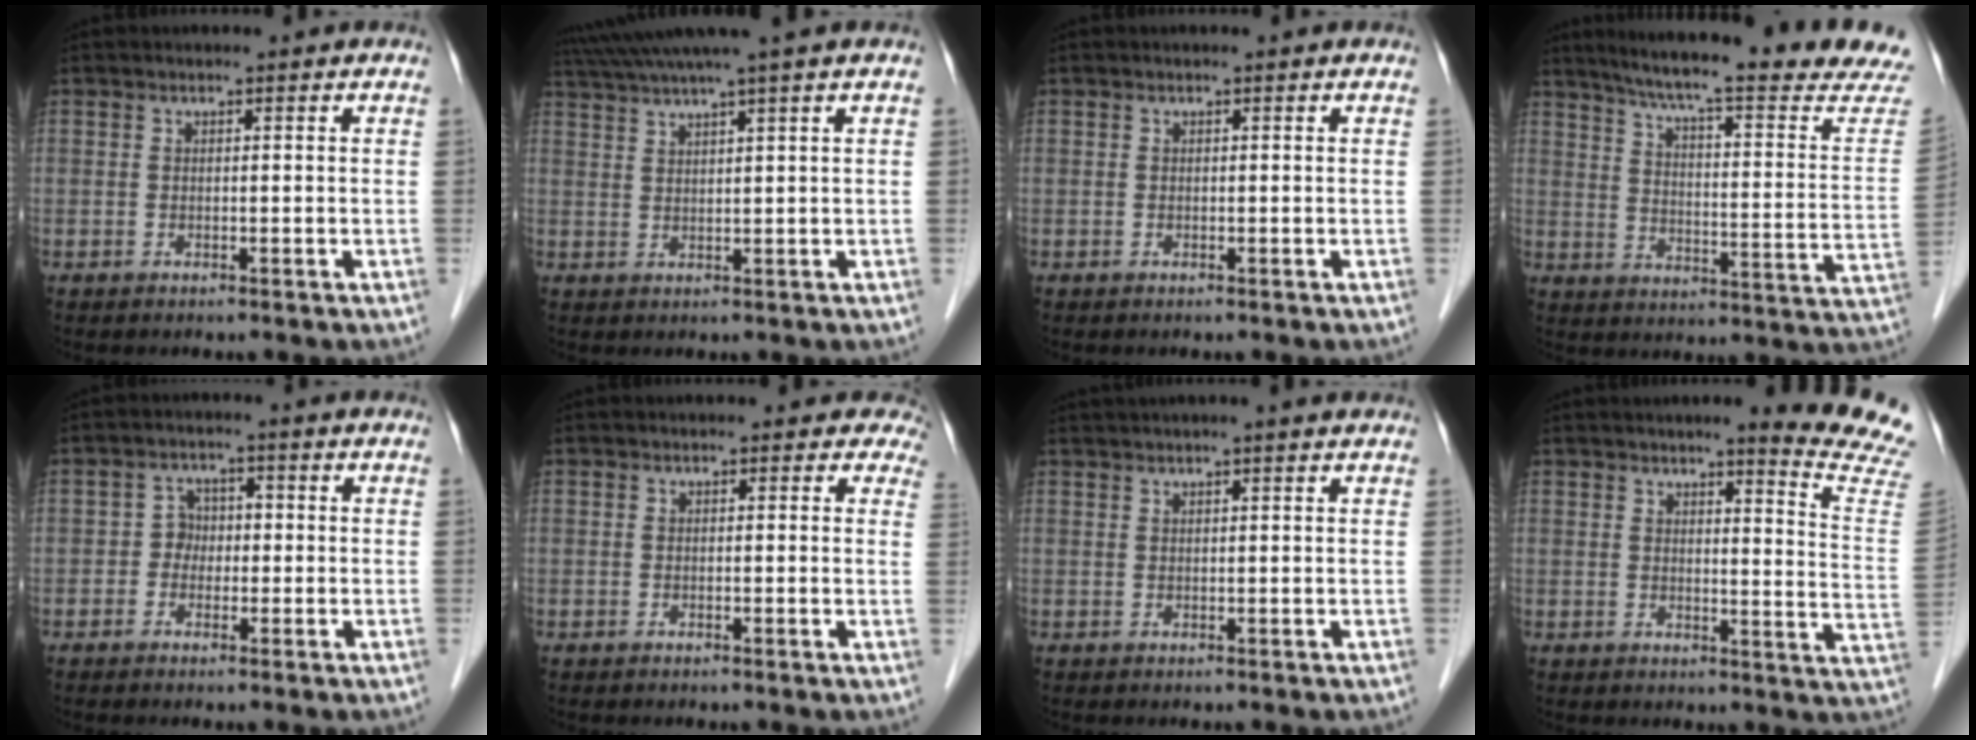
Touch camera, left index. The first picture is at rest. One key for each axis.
{"total": 7.5, "fx": 5.9, "fy": -1.8, "fz": 4.2, "tx": -0.071, "ty": 0.026, "tz": 0.096}
{"total": 0.0}
{"total": 25.2, "fx": 22.3, "fy": 0.4, "fz": 11.6, "tx": -0.174, "ty": -0.067, "tz": 0.283}
{"total": 2.8, "fx": -0.7, "fy": 2.5, "fz": 1.2, "tx": -0.014, "ty": 0.010, "tz": -0.017}
{"total": 2.7, "fx": 2.0, "fy": 1.6, "fz": 0.7, "tx": 0.019, "ty": -0.004, "tz": -0.003}
{"total": 4.9, "fx": 3.9, "fy": -0.2, "fz": 2.9, "tx": -0.045, "ty": 0.035, "tz": 0.062}
{"total": 13.1, "fx": 11.9, "fy": -1.1, "fz": 5.3, "tx": -0.055, "ty": -0.088, "tz": 0.115}